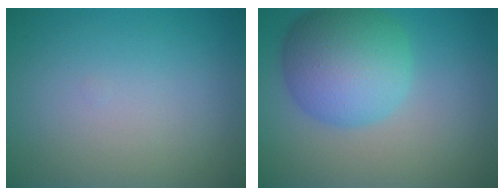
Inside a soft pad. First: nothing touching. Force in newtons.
{"total": 7.9, "press": 7.9, "slide": 0.2}